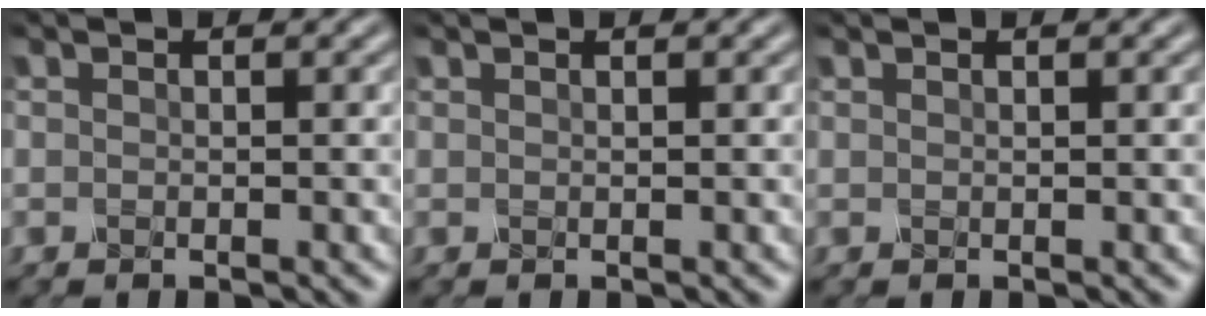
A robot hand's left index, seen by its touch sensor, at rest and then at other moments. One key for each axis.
{"total": 0.0}
{"total": 0.0}